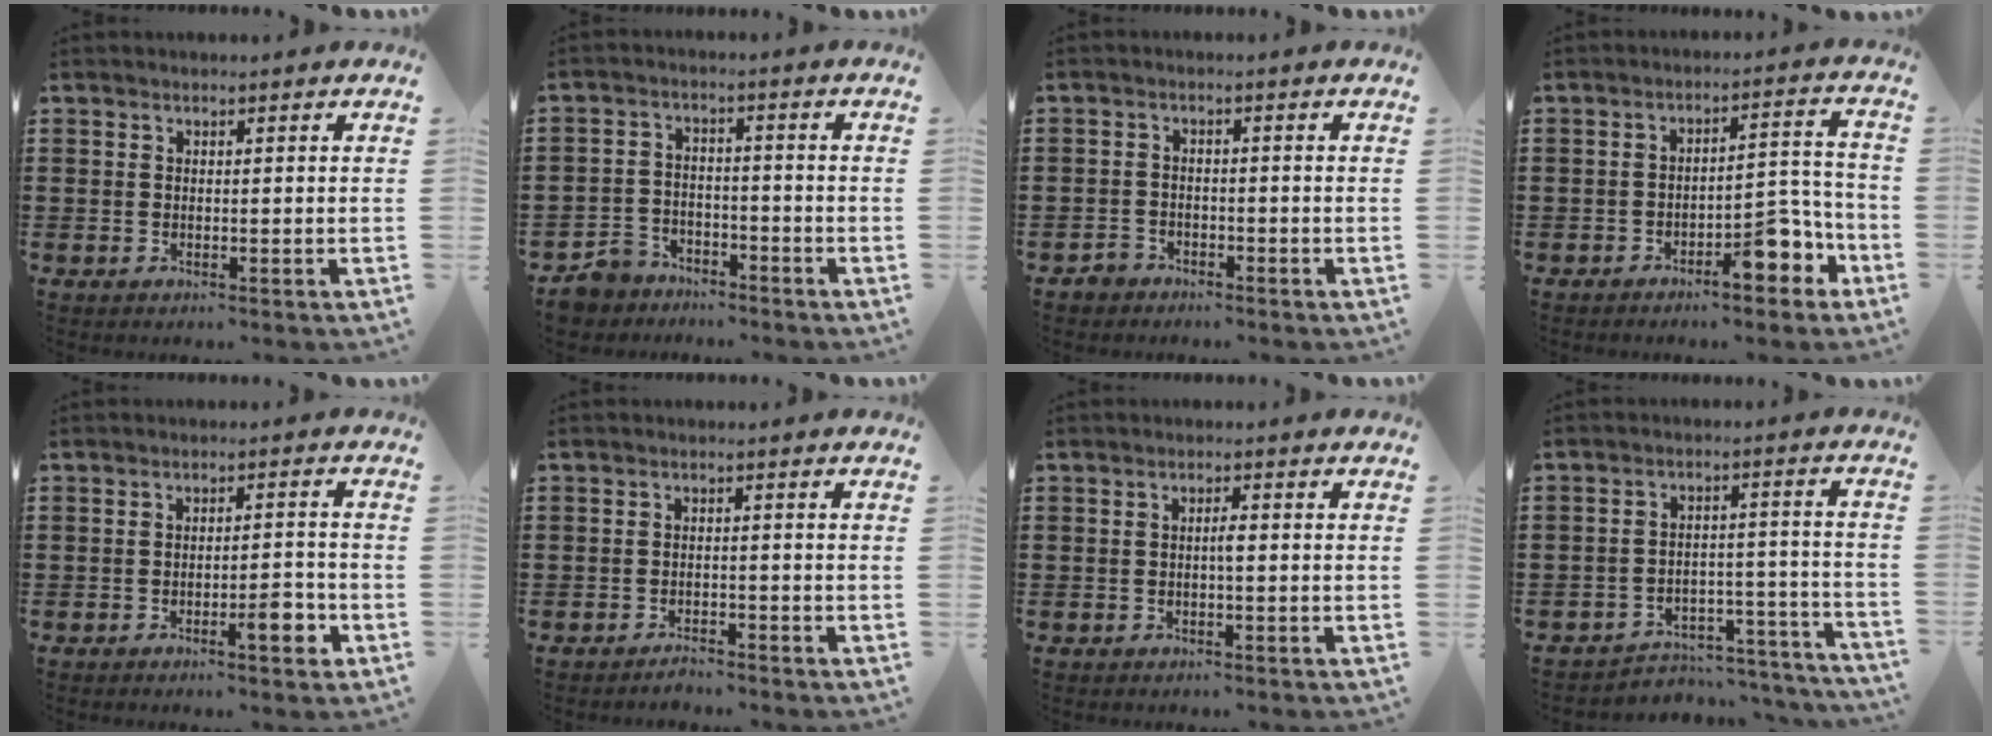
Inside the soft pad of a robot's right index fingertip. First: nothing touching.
{"total": 4.9, "force": [-4.5, 1.8, 0.5], "torque": [-0.033, 0.005, -0.098]}
{"total": 1.9, "force": [-1.7, 0.9, 0.2], "torque": [-0.009, 0.004, -0.036]}
{"total": 7.3, "force": [-4.5, 2.2, 5.2], "torque": [-0.065, 0.005, -0.080]}
{"total": 4.8, "force": [-2.2, 0.9, 4.2], "torque": [-0.056, -0.004, -0.037]}
{"total": 1.6, "force": [-1.6, 0.2, 0.3], "torque": [-0.011, 0.002, -0.032]}
{"total": 1.5, "force": [-0.2, 0.2, 1.5], "torque": [-0.029, -0.001, -0.004]}
{"total": 4.8, "force": [-4.5, 1.1, 1.1], "torque": [-0.021, 0.006, -0.091]}